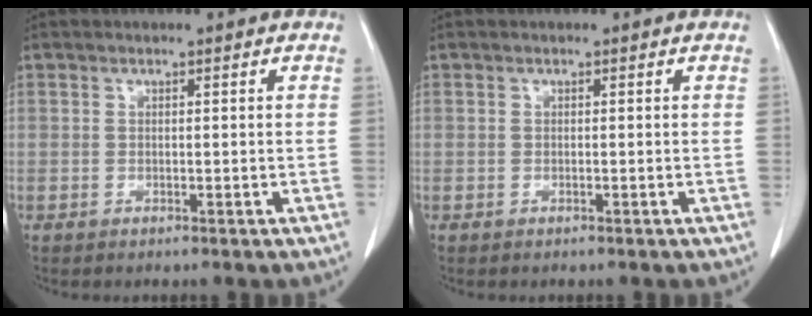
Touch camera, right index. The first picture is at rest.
{"total": 0.0}